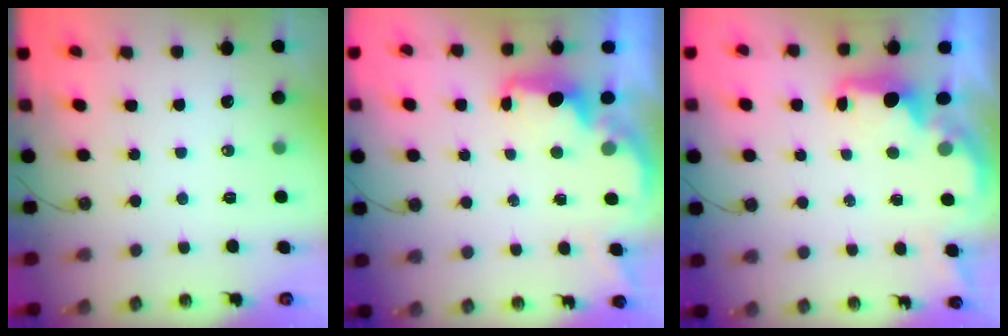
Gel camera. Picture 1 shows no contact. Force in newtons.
{"total": 2.1, "press": 1.9, "slide": 0.8}
{"total": 2.0, "press": 1.9, "slide": 0.7}